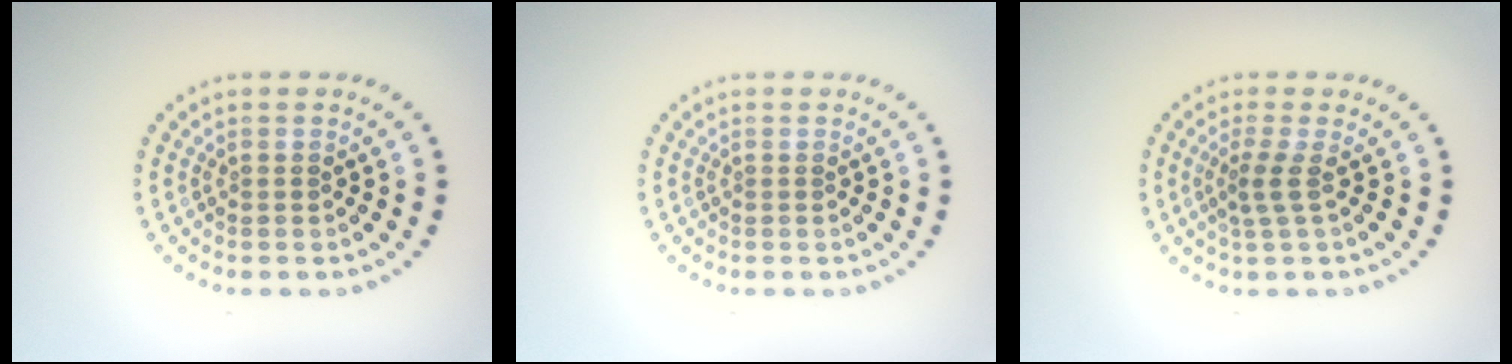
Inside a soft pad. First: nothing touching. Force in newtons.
{"total": 0.0}
{"total": 1.9, "press": 1.1, "slide": 1.5}